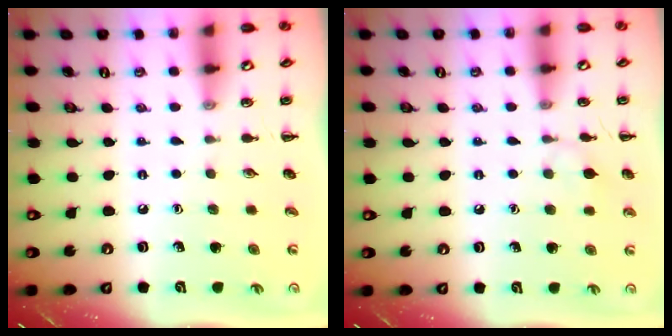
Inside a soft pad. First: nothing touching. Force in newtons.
{"total": 5.7, "press": 5.4, "slide": 1.9}